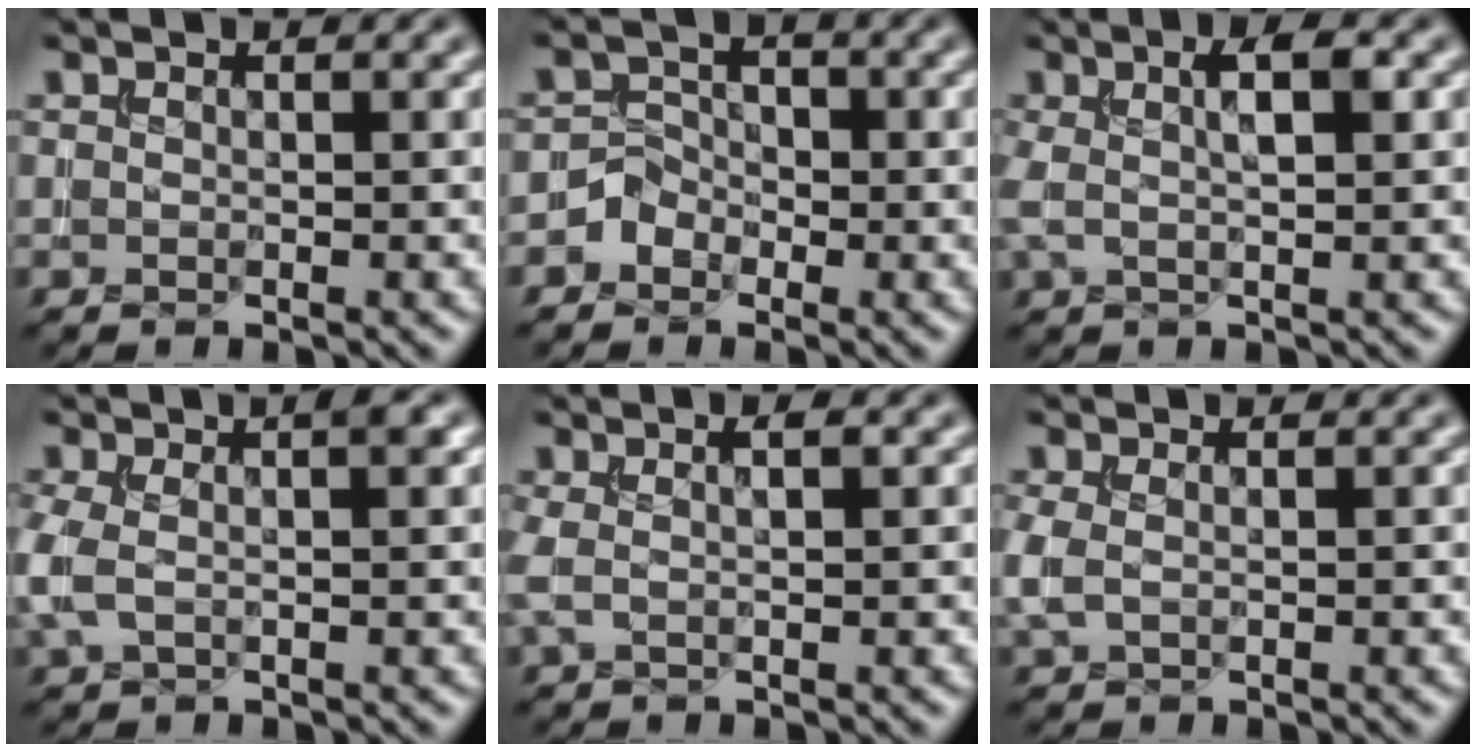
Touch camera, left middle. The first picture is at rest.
{"total": 1.9, "force": [-1.1, 1.5, 0.4], "torque": [0.000, 0.010, -0.024]}
{"total": 3.6, "force": [0.8, 0.9, 3.4], "torque": [-0.061, 0.010, 0.011]}
{"total": 4.3, "force": [0.3, 2.0, 3.7], "torque": [-0.089, 0.004, -0.004]}
{"total": 2.2, "force": [0.4, 0.6, 2.1], "torque": [-0.038, 0.007, 0.003]}
{"total": 1.8, "force": [0.0, 1.1, 1.5], "torque": [-0.041, -0.001, -0.002]}